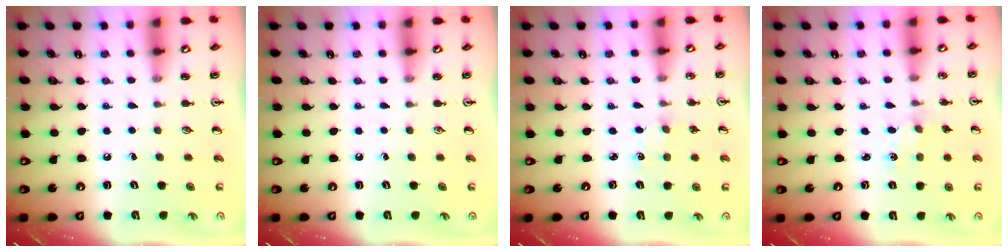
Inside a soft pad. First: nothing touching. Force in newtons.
{"total": 0.0}
{"total": 0.8, "press": 0.8, "slide": 0.2}
{"total": 0.0}